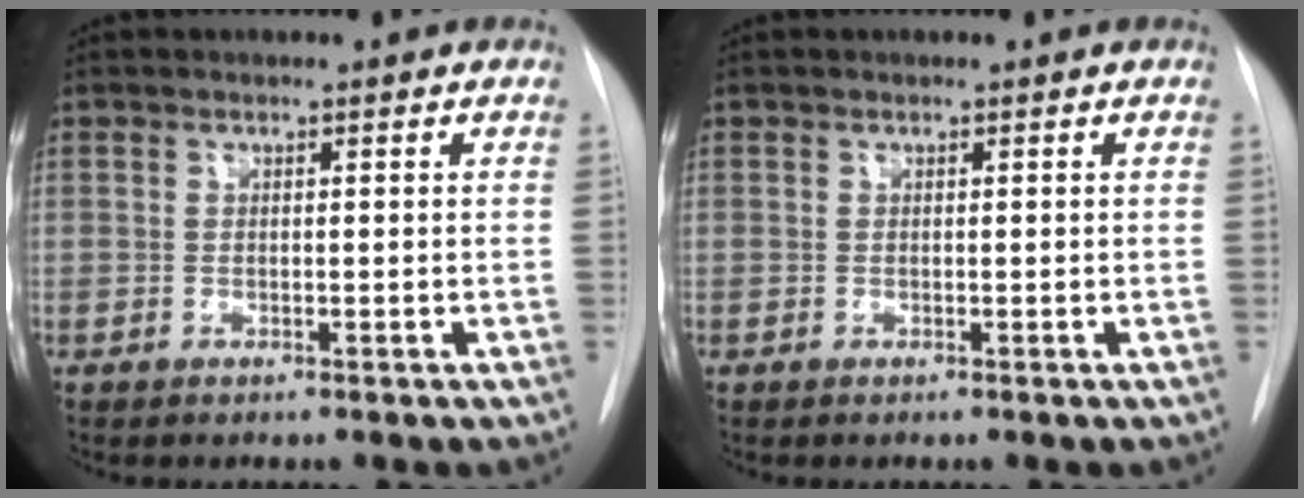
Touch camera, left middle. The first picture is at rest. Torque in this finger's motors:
{"motor_torque": [0.03, -0.02, 0.01, 0.00]}